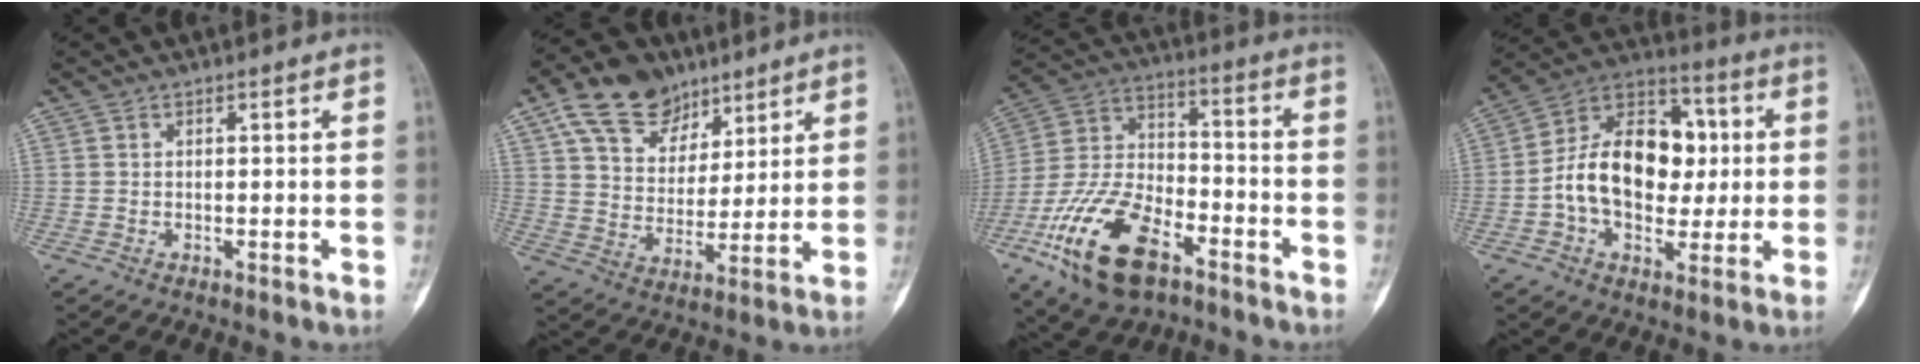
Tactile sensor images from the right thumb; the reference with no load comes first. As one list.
[{"total": 15.3, "force": [9.2, 10.1, 6.9], "torque": [-0.085, -0.024, 0.165]}, {"total": 19.3, "force": [-9.8, 9.9, 13.3], "torque": [-0.248, 0.049, -0.178]}, {"total": 19.5, "force": [0.5, 13.3, 14.2], "torque": [-0.190, 0.029, 0.003]}]